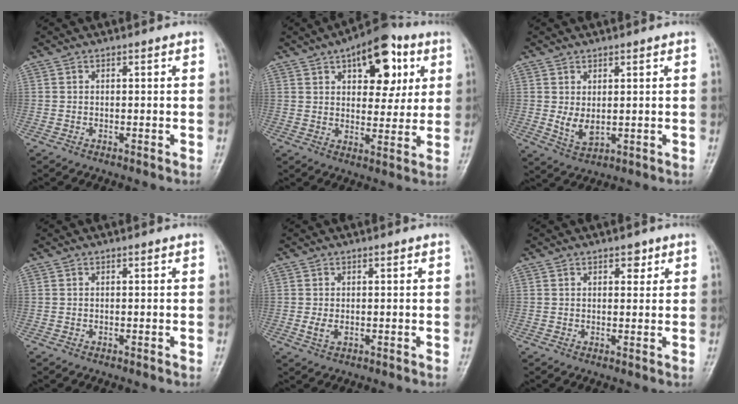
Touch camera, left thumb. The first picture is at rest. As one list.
[{"total": 15.0, "force": [6.5, 8.0, 10.8], "torque": [-0.102, -0.014, 0.091]}, {"total": 4.2, "force": [0.8, 2.4, 3.4], "torque": [-0.056, -0.015, 0.025]}, {"total": 0.0}, {"total": 2.2, "force": [0.1, 1.3, 1.8], "torque": [-0.034, -0.006, 0.005]}, {"total": 2.4, "force": [1.4, 1.4, 1.3], "torque": [-0.001, -0.005, 0.018]}]